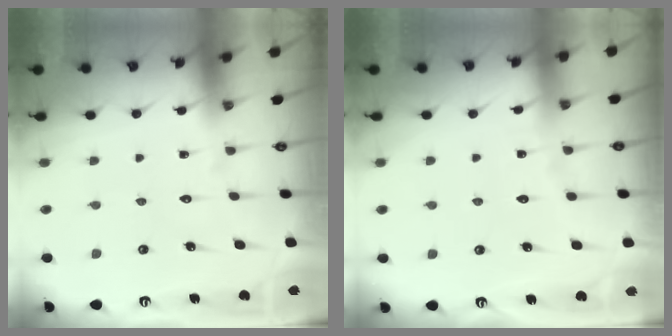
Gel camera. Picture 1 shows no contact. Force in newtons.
{"total": 2.7, "press": 2.7, "slide": 0.4}